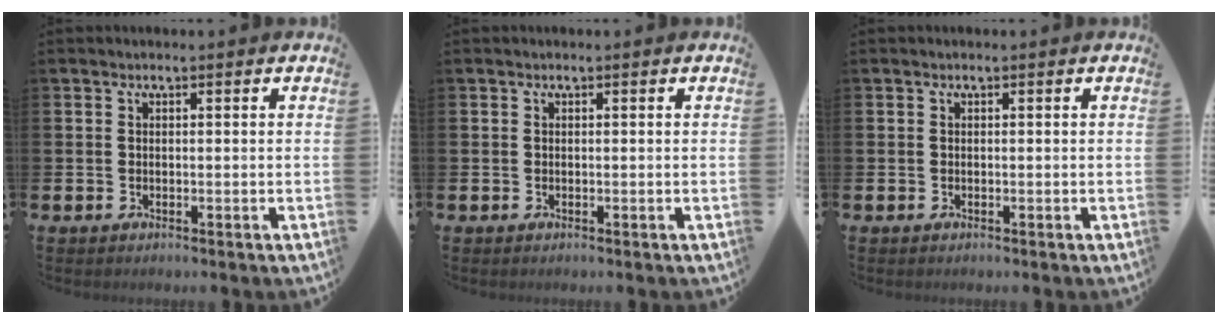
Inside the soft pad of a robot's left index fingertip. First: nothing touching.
{"total": 0.0}
{"total": 0.0}